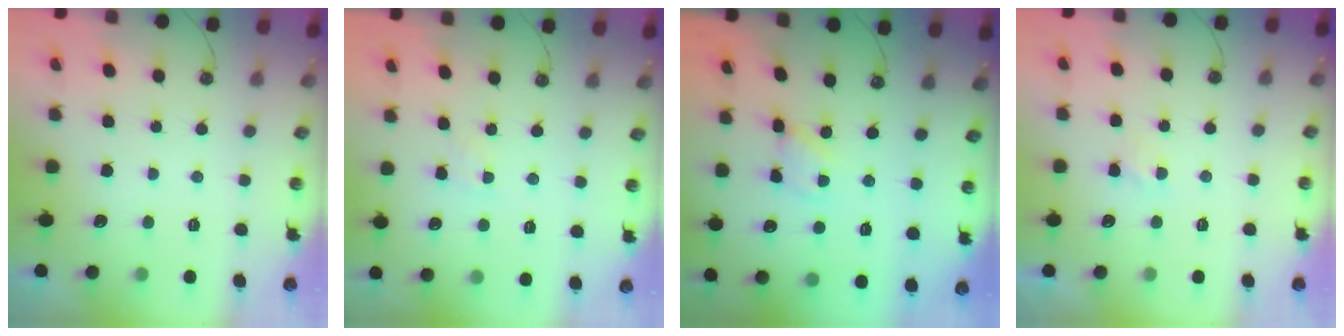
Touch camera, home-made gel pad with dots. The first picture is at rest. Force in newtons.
{"total": 5.4, "press": 5.3, "slide": 0.7}
{"total": 2.8, "press": 2.8, "slide": 0.1}
{"total": 2.3, "press": 2.3, "slide": 0.4}